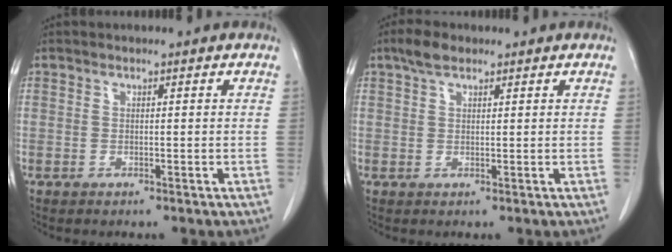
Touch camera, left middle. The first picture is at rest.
{"total": 2.8, "force": [2.0, 1.3, 1.5], "torque": [-0.031, 0.011, 0.036]}